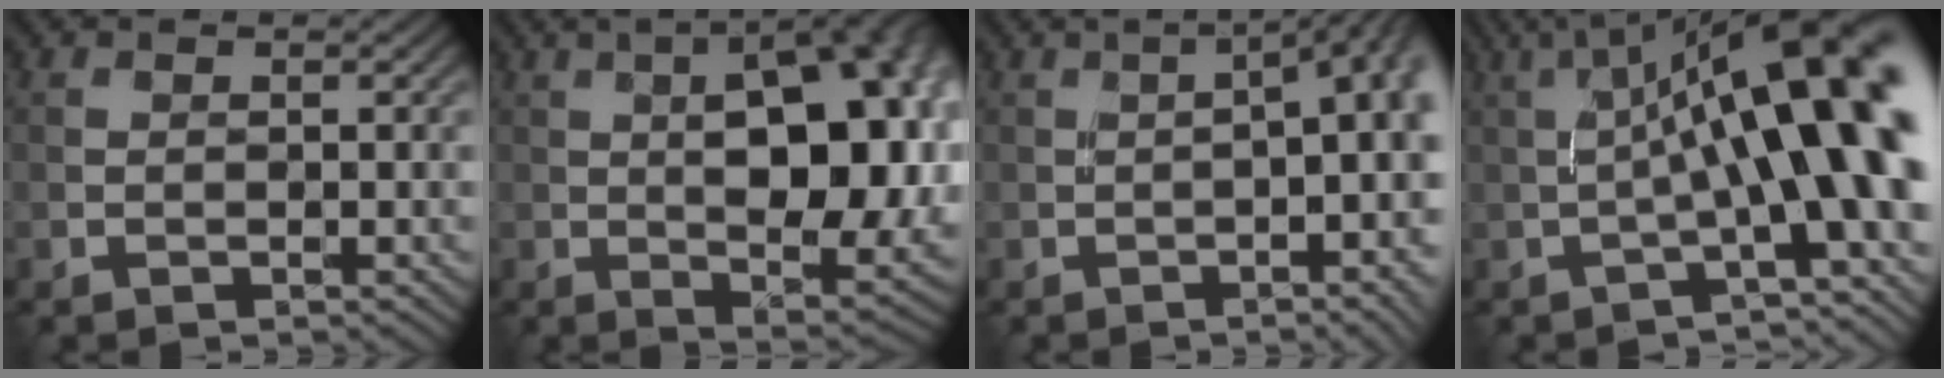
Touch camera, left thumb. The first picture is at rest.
{"total": 14.9, "force": [2.0, 6.3, 13.4], "torque": [-0.180, 0.024, 0.025]}
{"total": 12.2, "force": [-0.8, 3.2, 11.7], "torque": [-0.125, 0.019, -0.017]}
{"total": 15.6, "force": [1.2, 3.3, 15.2], "torque": [-0.204, 0.032, 0.023]}